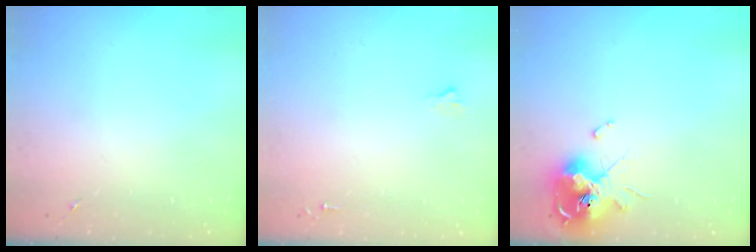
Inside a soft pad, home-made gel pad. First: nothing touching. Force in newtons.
{"total": 1.6, "press": 1.6, "slide": 0.2}
{"total": 13.9, "press": 13.8, "slide": 1.9}